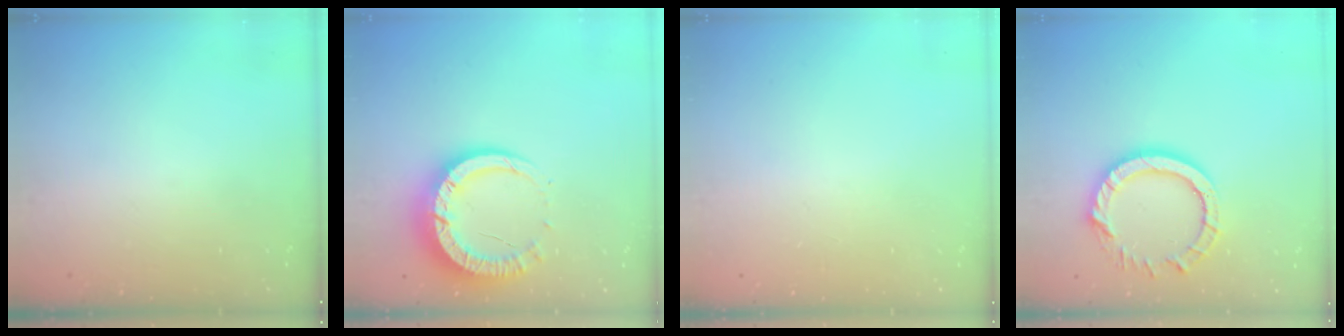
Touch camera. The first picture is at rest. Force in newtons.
{"total": 11.1, "press": 11.1, "slide": 1.0}
{"total": 2.2, "press": 2.2, "slide": 0.1}
{"total": 12.6, "press": 12.6, "slide": 1.2}